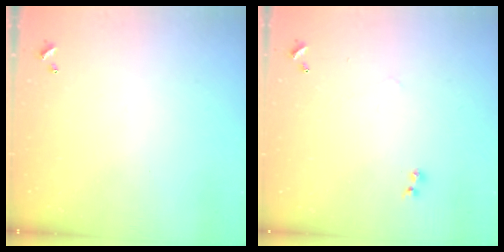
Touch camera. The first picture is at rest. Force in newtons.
{"total": 1.4, "press": 1.3, "slide": 0.4}